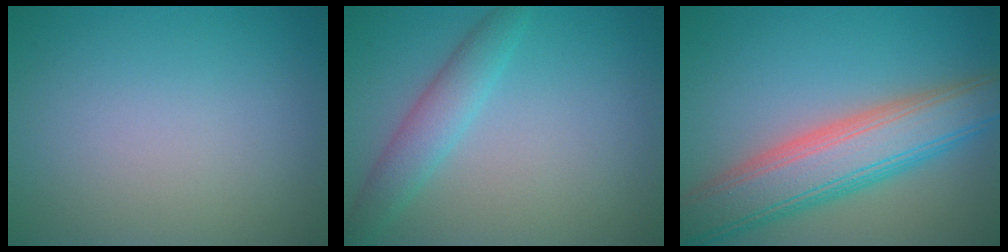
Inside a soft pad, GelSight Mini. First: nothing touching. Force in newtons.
{"total": 3.0, "press": 3.0, "slide": 0.1}
{"total": 8.3, "press": 8.3, "slide": 0.4}